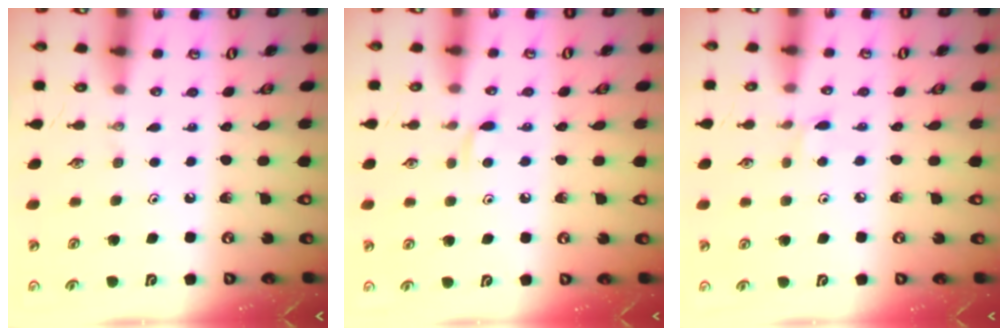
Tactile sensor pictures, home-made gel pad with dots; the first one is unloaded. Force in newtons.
{"total": 4.1, "press": 4.1, "slide": 0.6}
{"total": 1.8, "press": 1.7, "slide": 0.2}